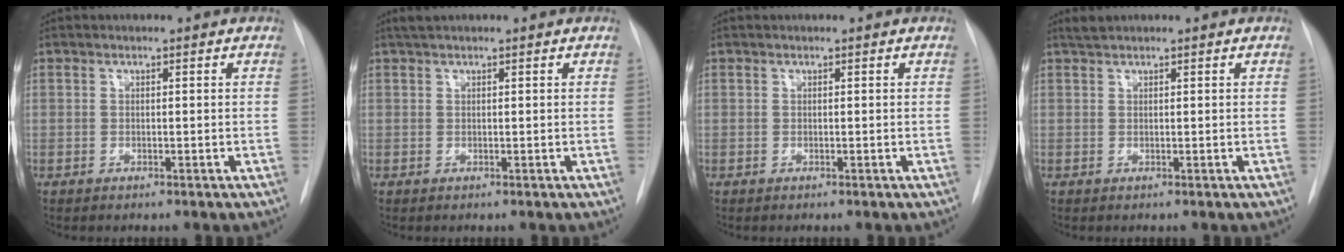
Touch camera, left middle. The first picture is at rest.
{"total": 1.4, "force": [1.1, 0.1, 0.8], "torque": [-0.018, 0.014, 0.022]}
{"total": 0.0}
{"total": 1.1, "force": [1.0, 0.1, 0.3], "torque": [-0.010, 0.006, 0.024]}